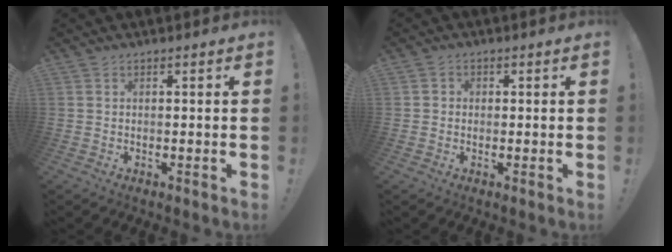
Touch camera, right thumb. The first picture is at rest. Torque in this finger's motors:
{"motor_torque": [-0.13, -0.07, -0.13, 0.03, 0.08]}